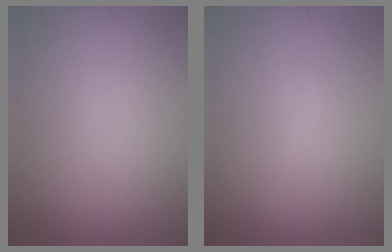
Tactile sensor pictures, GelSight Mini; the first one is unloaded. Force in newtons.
{"total": 0.5, "press": 0.5, "slide": 0.0}